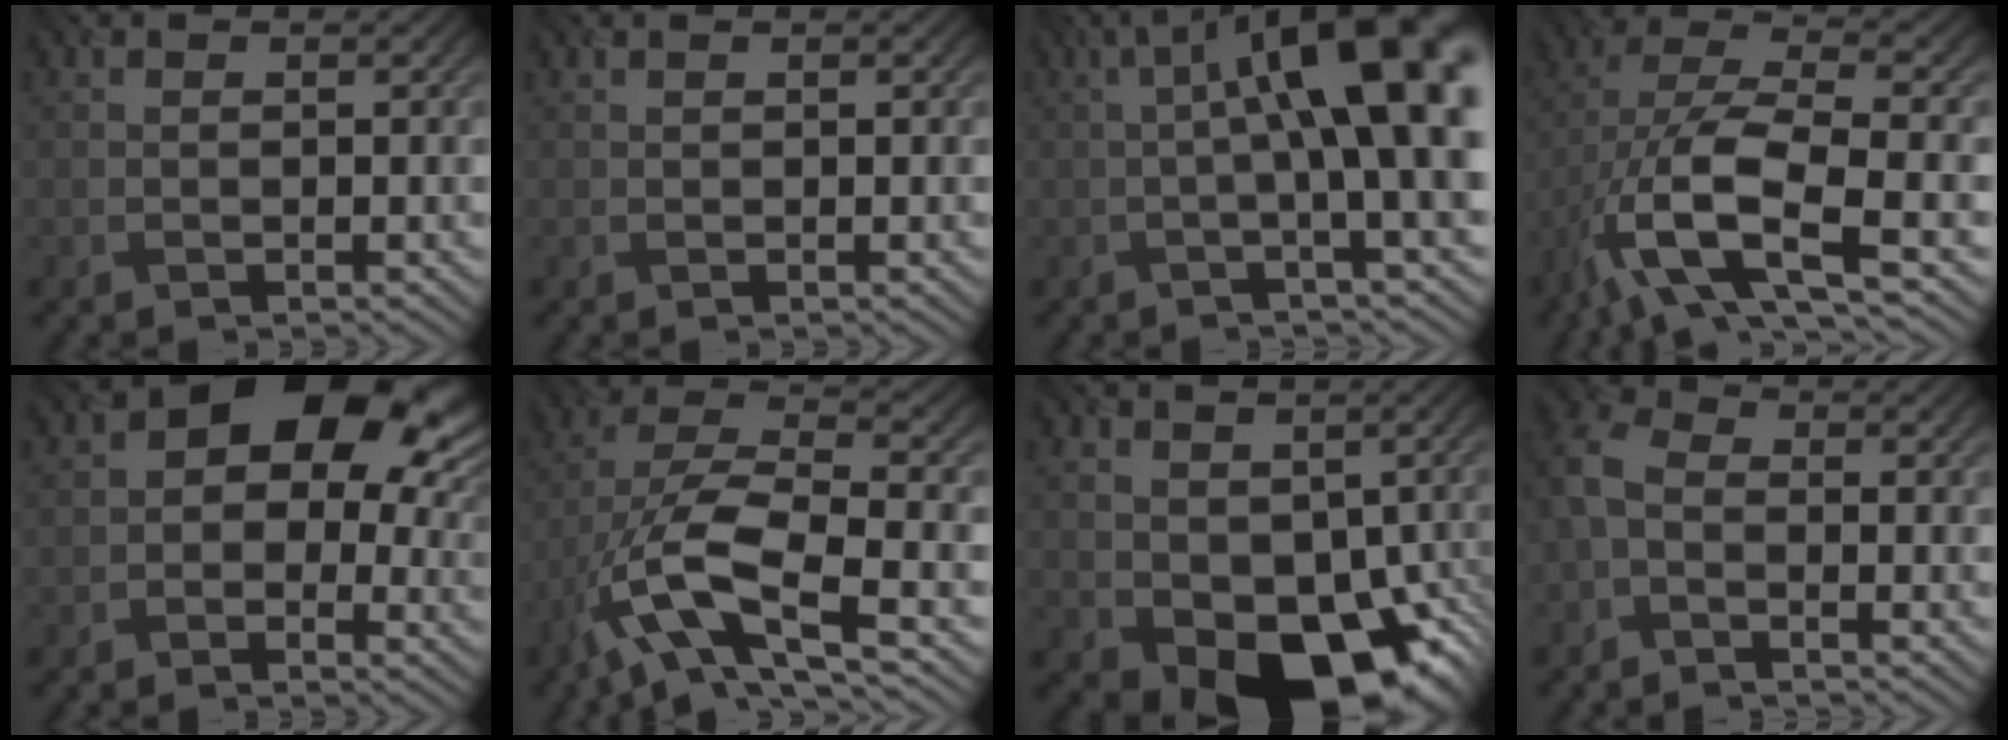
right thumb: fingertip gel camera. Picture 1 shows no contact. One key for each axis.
{"total": 0.9, "fx": 0.7, "fy": 0.1, "fz": 0.7, "tx": -0.014, "ty": 0.003, "tz": 0.011}
{"total": 15.4, "fx": 2.4, "fy": 4.0, "fz": 14.7, "tx": -0.216, "ty": 0.020, "tz": 0.044}
{"total": 12.8, "fx": -5.4, "fy": 4.8, "fz": 10.6, "tx": -0.231, "ty": -0.018, "tz": -0.102}
{"total": 12.0, "fx": 2.7, "fy": 7.6, "fz": 8.9, "tx": -0.106, "ty": 0.006, "tz": 0.030}
{"total": 12.8, "fx": -5.7, "fy": 4.4, "fz": 10.5, "tx": -0.220, "ty": -0.008, "tz": -0.113}
{"total": 13.5, "fx": -3.4, "fy": 9.5, "fz": 9.0, "tx": -0.117, "ty": -0.041, "tz": -0.041}
{"total": 4.1, "fx": -1.7, "fy": 2.4, "fz": 2.9, "tx": -0.077, "ty": -0.001, "tz": -0.050}